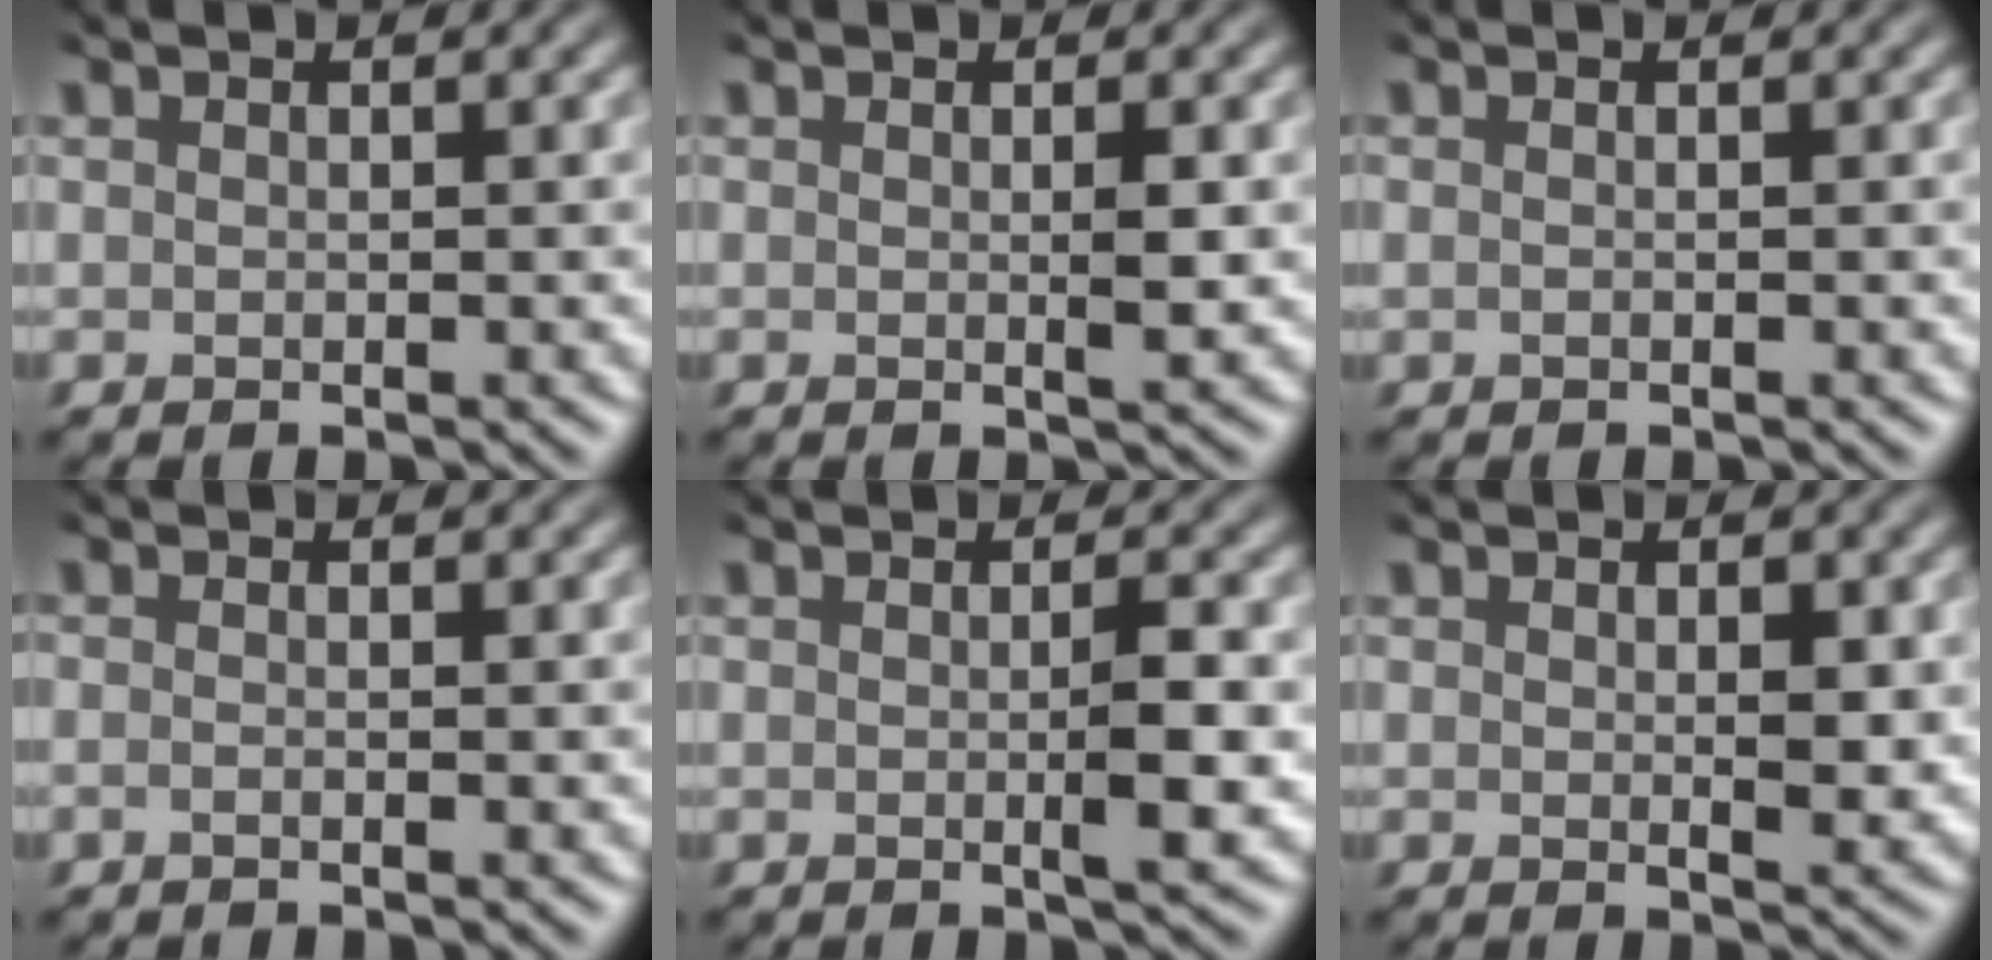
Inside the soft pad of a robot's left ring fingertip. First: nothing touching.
{"total": 1.3, "force": [-0.1, 0.2, 1.2], "torque": [-0.020, -0.003, 0.001]}
{"total": 0.5, "force": [0.1, 0.3, 0.4], "torque": [-0.002, -0.002, -0.006]}
{"total": 1.1, "force": [-0.4, 0.4, 1.0], "torque": [-0.009, -0.005, -0.020]}
{"total": 2.6, "force": [-0.6, 0.5, 2.4], "torque": [-0.038, -0.004, -0.005]}
{"total": 2.3, "force": [0.3, 1.0, 2.1], "torque": [-0.038, -0.007, 0.014]}